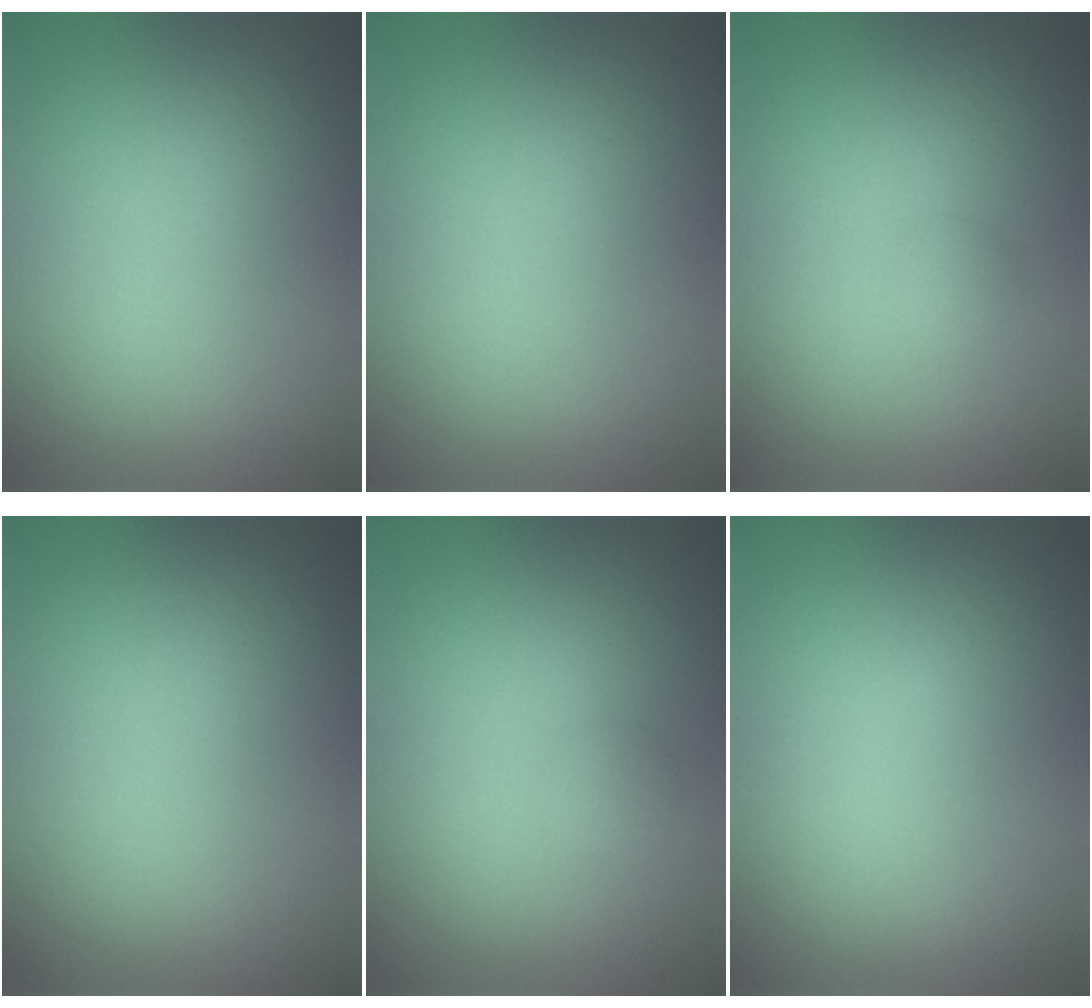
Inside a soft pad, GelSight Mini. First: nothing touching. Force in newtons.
{"total": 0.0}
{"total": 0.8, "press": 0.8, "slide": 0.0}
{"total": 0.0}
{"total": 0.8, "press": 0.8, "slide": 0.0}
{"total": 0.0}